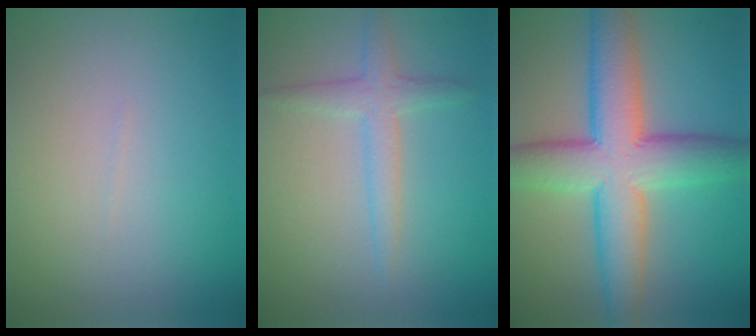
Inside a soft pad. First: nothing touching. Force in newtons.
{"total": 2.5, "press": 2.5, "slide": 0.0}
{"total": 9.3, "press": 9.3, "slide": 0.3}